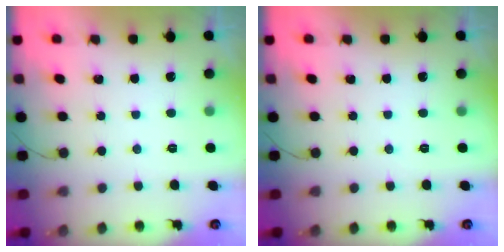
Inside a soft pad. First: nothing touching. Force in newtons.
{"total": 0.0}